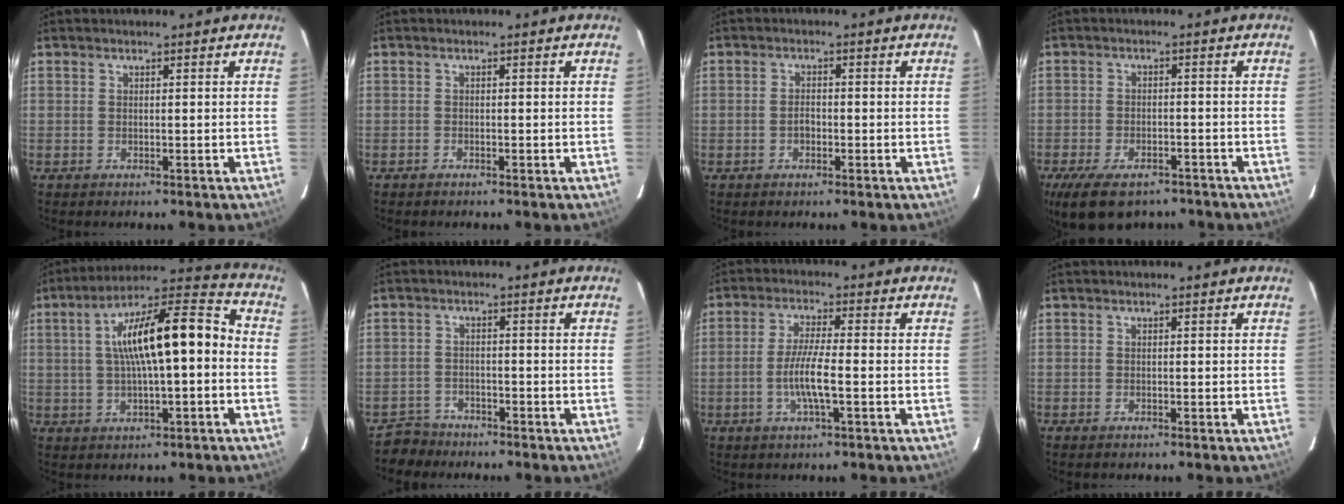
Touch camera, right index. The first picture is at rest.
{"total": 0.6, "force": [-0.5, 0.2, 0.0], "torque": [-0.003, 0.002, -0.009]}
{"total": 1.8, "force": [-0.7, 1.2, 1.2], "torque": [-0.024, 0.005, -0.014]}
{"total": 12.3, "force": [-8.7, 5.8, 6.5], "torque": [-0.148, -0.018, -0.139]}
{"total": 17.1, "force": [0.1, 4.9, 16.4], "torque": [-0.261, 0.036, 0.003]}
{"total": 4.2, "force": [-3.3, 2.4, -0.5], "torque": [-0.005, 0.018, -0.064]}
{"total": 6.6, "force": [-1.9, 0.5, 6.3], "torque": [-0.123, -0.004, -0.037]}
{"total": 0.6, "force": [-0.5, 0.2, 0.2], "torque": [-0.004, 0.000, -0.011]}